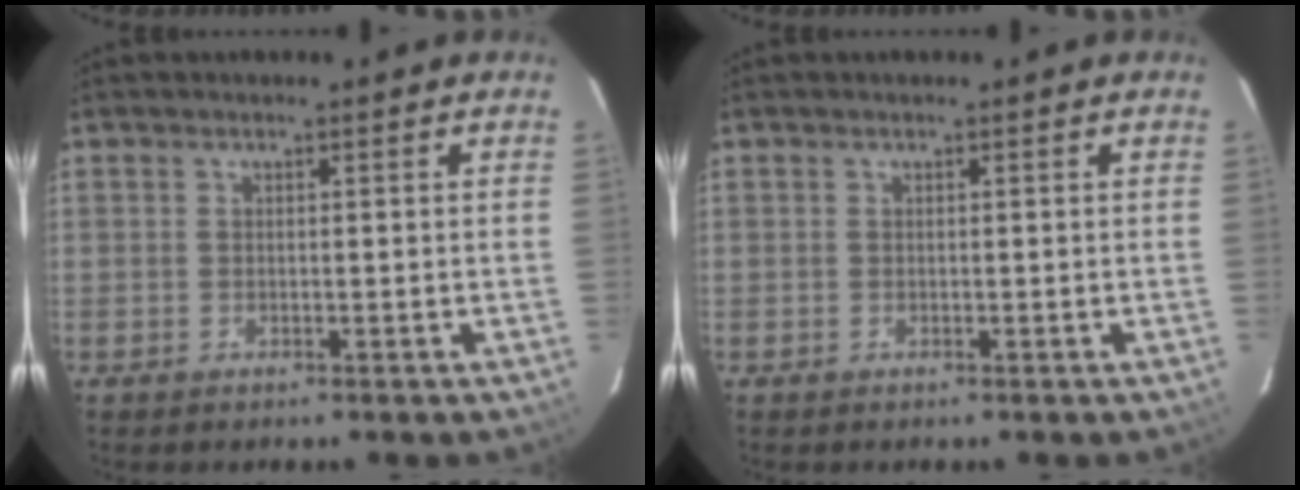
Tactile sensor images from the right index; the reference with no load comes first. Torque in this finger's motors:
{"motor_torque": [0.00, 0.00, 0.03, 0.00]}